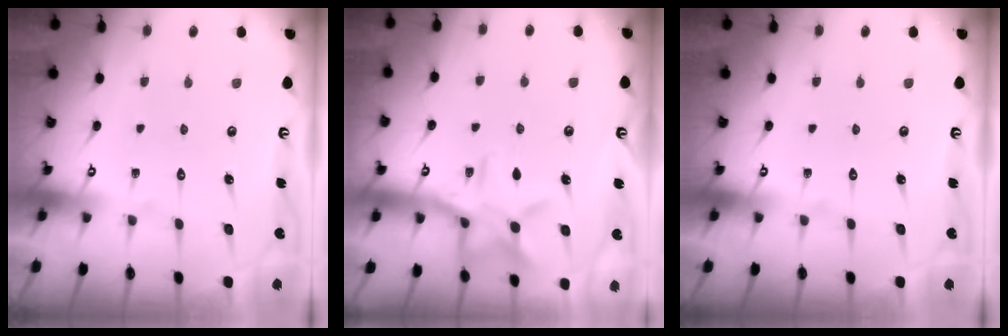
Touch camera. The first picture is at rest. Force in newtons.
{"total": 12.9, "press": 12.9, "slide": 0.7}
{"total": 0.0}